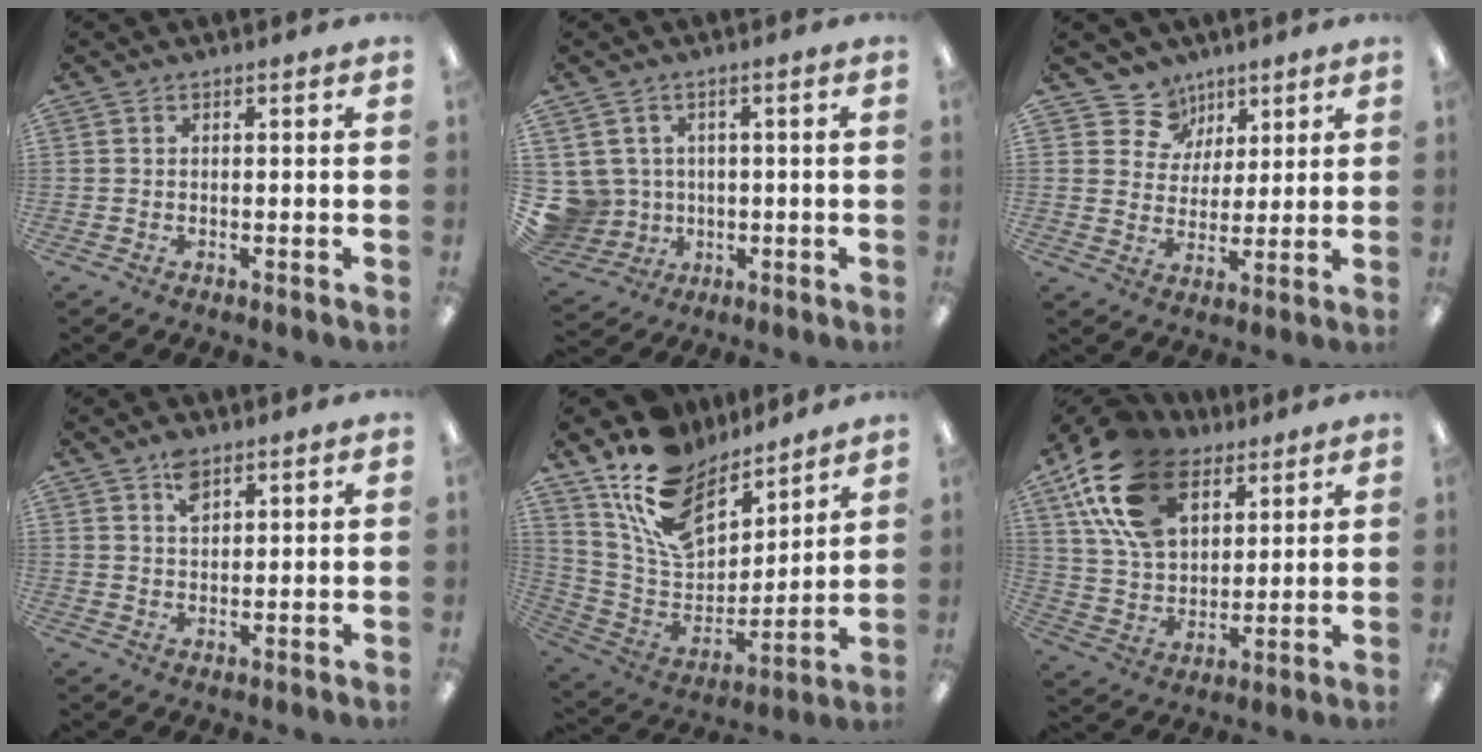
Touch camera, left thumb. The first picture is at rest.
{"total": 7.0, "force": [1.1, 6.9, 0.7], "torque": [-0.052, -0.006, 0.031]}
{"total": 8.3, "force": [5.5, 6.2, 0.1], "torque": [-0.020, -0.043, 0.105]}
{"total": 4.2, "force": [2.8, 2.3, 2.2], "torque": [-0.034, -0.006, 0.048]}
{"total": 18.1, "force": [12.8, 9.9, 8.3], "torque": [-0.177, -0.076, 0.239]}
{"total": 20.3, "force": [11.0, 12.5, 11.7], "torque": [-0.250, -0.030, 0.203]}